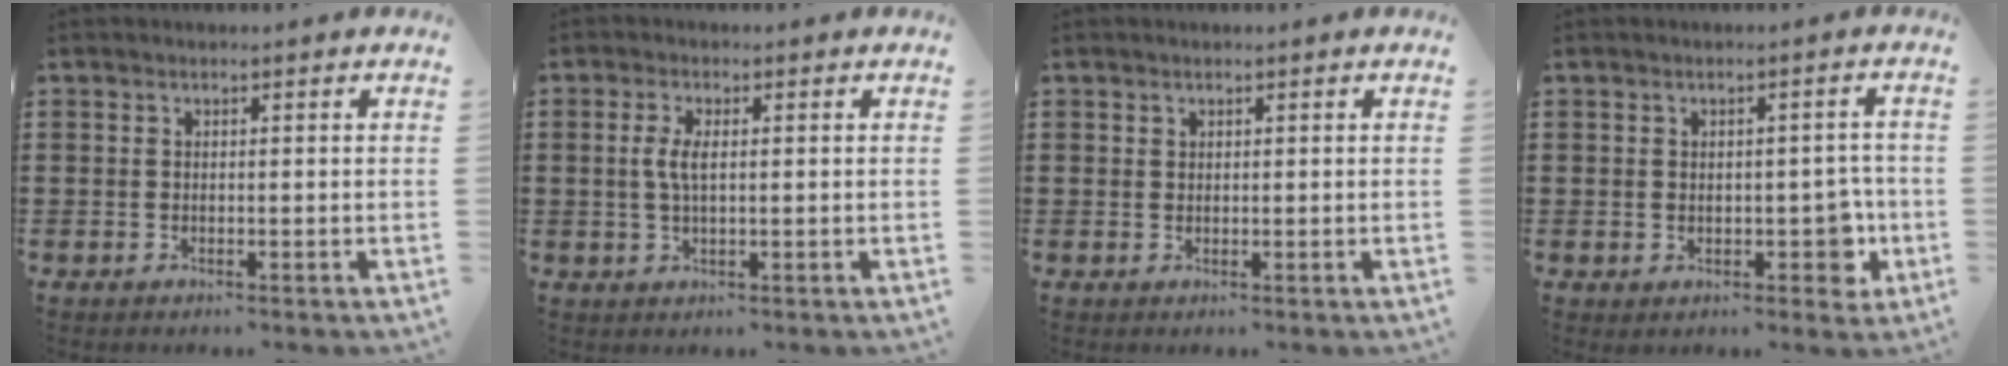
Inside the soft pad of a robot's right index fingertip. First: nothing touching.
{"total": 3.4, "force": [0.3, 1.3, 3.1], "torque": [-0.069, 0.004, 0.001]}
{"total": 0.9, "force": [0.6, 0.6, 0.1], "torque": [-0.003, 0.002, 0.012]}
{"total": 4.9, "force": [-0.3, 3.3, 3.5], "torque": [-0.043, 0.002, -0.008]}